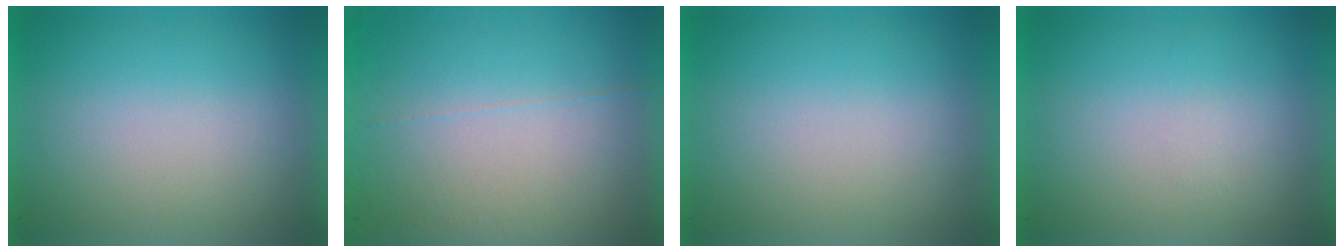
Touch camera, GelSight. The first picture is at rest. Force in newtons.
{"total": 6.8}
{"total": 0.0}
{"total": 1.2}